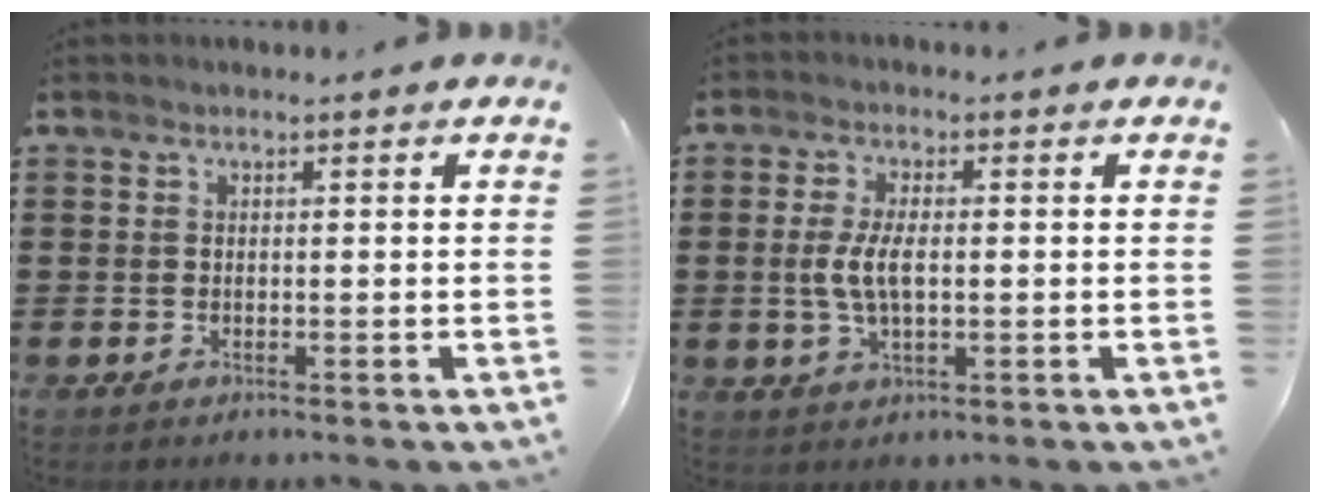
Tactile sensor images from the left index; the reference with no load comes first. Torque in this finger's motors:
{"motor_torque": [1.28, 0.86, 0.46, 0.09]}